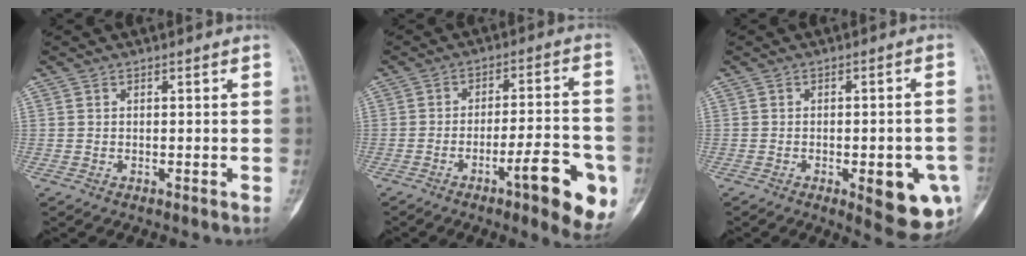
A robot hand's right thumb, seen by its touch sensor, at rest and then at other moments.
{"total": 14.3, "force": [-6.0, 3.3, 12.6], "torque": [-0.155, 0.021, -0.081]}
{"total": 11.4, "force": [-3.8, 3.9, 10.0], "torque": [-0.104, 0.004, -0.038]}